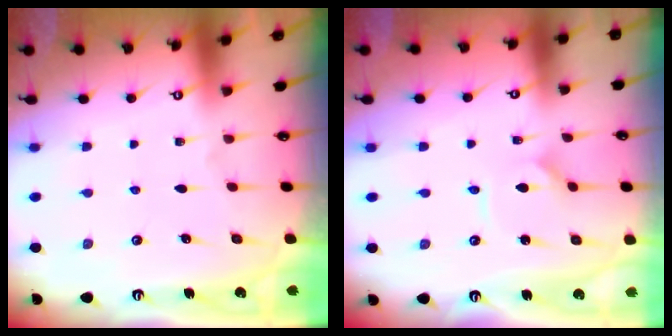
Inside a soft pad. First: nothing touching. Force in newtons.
{"total": 1.2, "press": 1.2, "slide": 0.0}